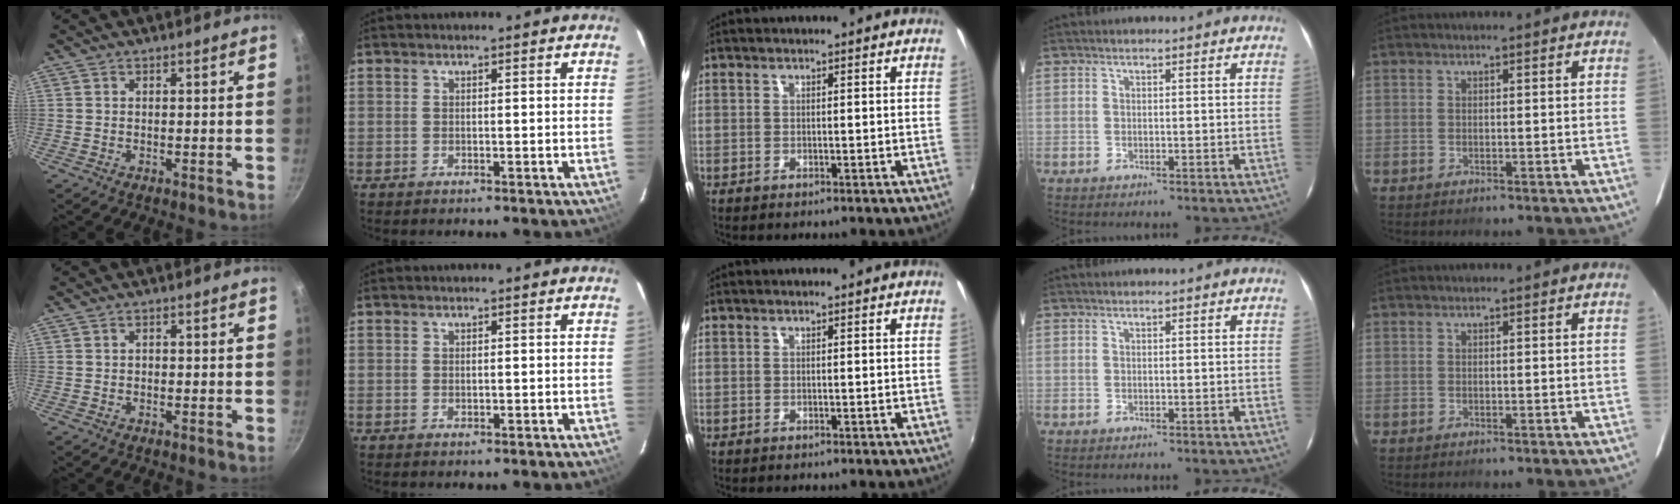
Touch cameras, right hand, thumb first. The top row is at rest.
{"thumb": {"total": 0.5, "force": [0.0, 0.4, 0.3], "torque": [-0.003, 0.003, 0.001]}, "index": {"total": 0.6, "force": [0.1, 0.3, 0.5], "torque": [-0.008, 0.000, 0.003]}}